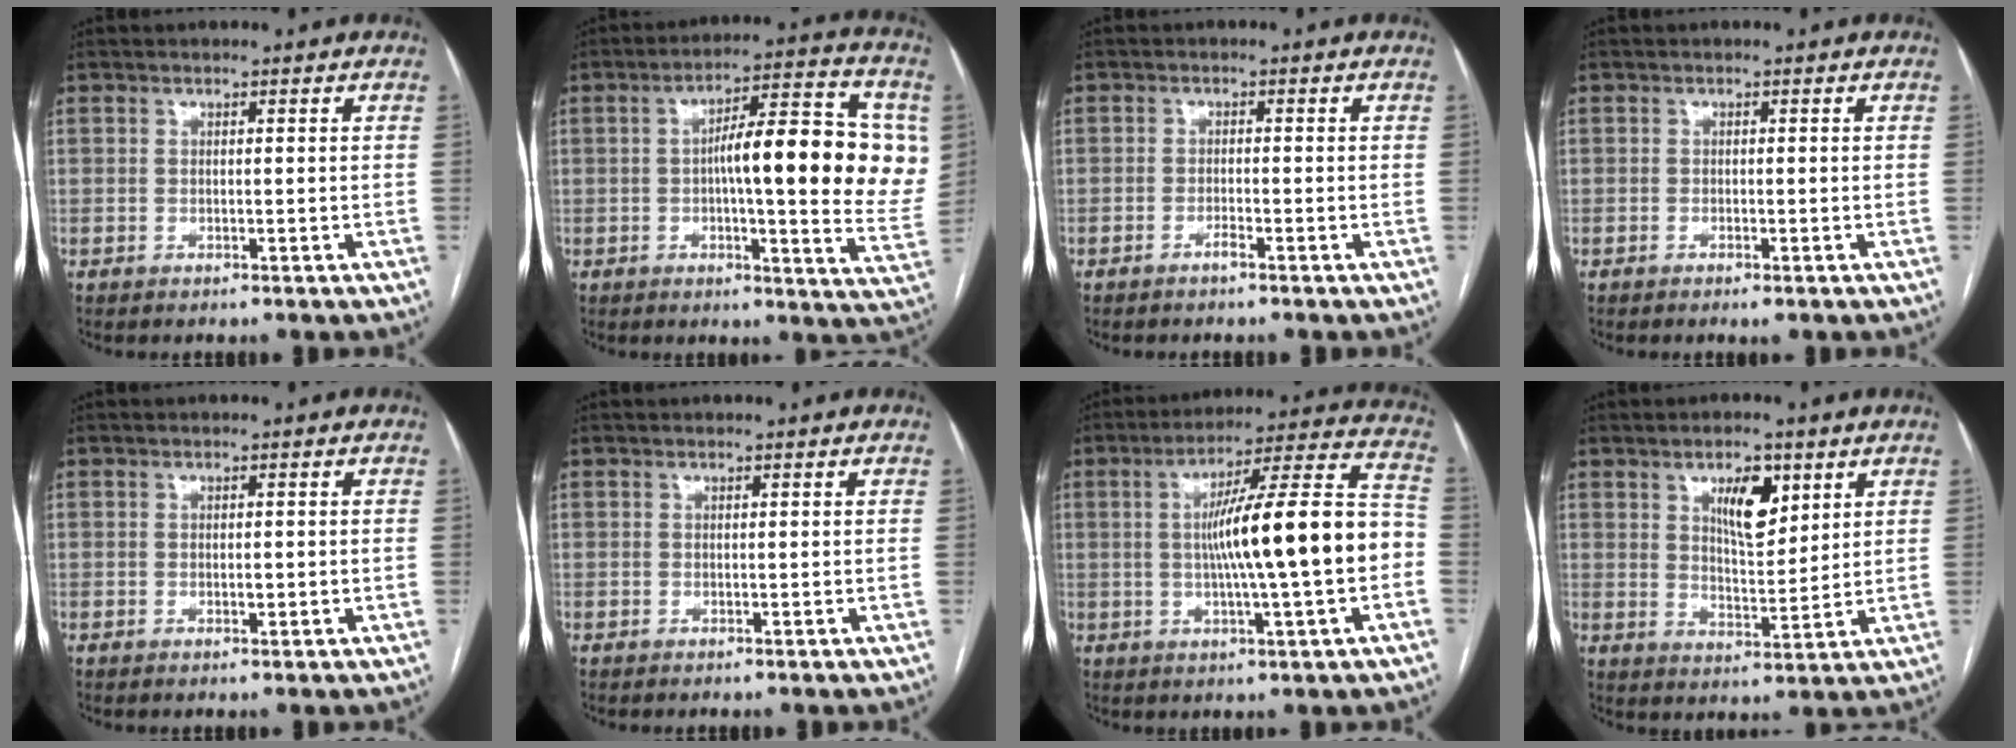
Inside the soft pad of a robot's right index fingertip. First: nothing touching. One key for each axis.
{"total": 18.4, "fx": 2.0, "fy": 3.6, "fz": 17.9, "tx": -0.234, "ty": 0.026, "tz": 0.025}
{"total": 1.2, "fx": -1.0, "fy": 0.0, "fz": 0.7, "tx": -0.012, "ty": 0.001, "tz": -0.018}
{"total": 1.1, "fx": -0.7, "fy": 0.3, "fz": 0.7, "tx": -0.011, "ty": -0.002, "tz": -0.007}
{"total": 1.1, "fx": -0.3, "fy": 0.4, "fz": 1.0, "tx": -0.017, "ty": 0.000, "tz": -0.004}
{"total": 0.0}
{"total": 17.2, "fx": -1.5, "fy": 0.8, "fz": 17.1, "tx": -0.260, "ty": 0.026, "tz": -0.024}
{"total": 7.3, "fx": 3.6, "fy": 2.8, "fz": 5.7, "tx": -0.097, "ty": 0.000, "tz": 0.065}